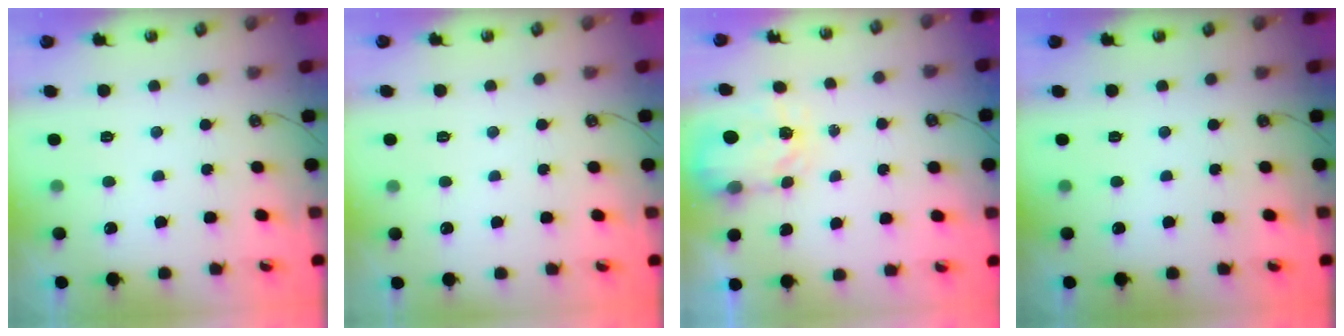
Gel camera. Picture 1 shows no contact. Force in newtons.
{"total": 0.0}
{"total": 3.8, "press": 3.7, "slide": 0.5}
{"total": 0.0}